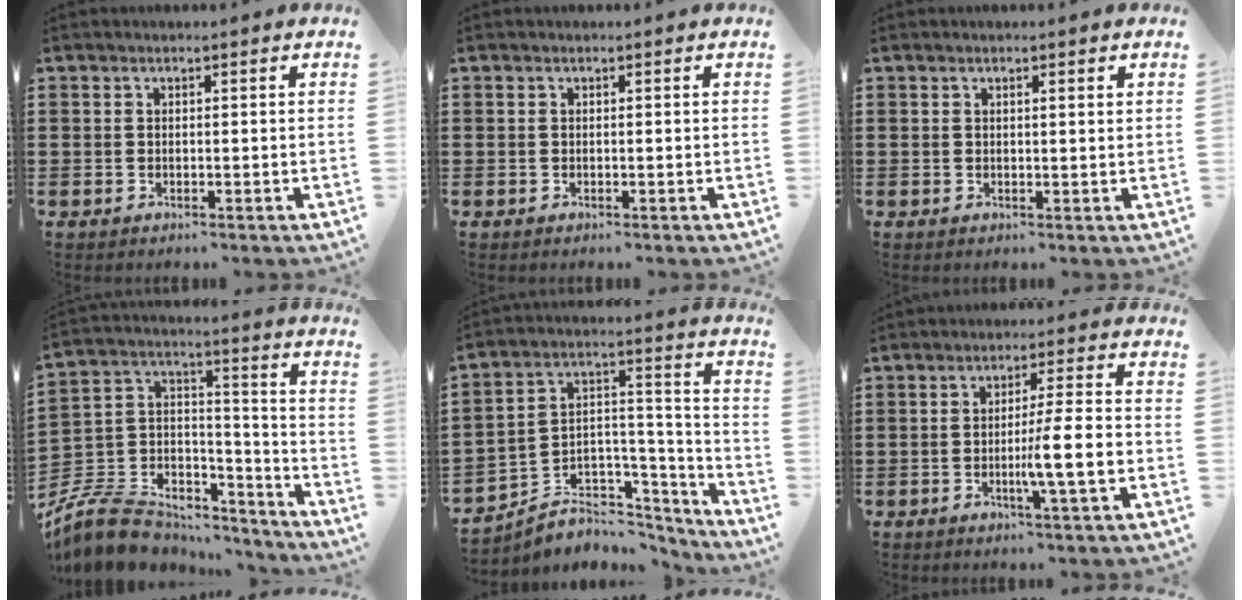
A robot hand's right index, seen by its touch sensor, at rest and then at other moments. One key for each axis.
{"total": 0.0}
{"total": 0.8, "fx": 0.4, "fy": 0.0, "fz": 0.7, "tx": -0.015, "ty": 0.001, "tz": 0.006}
{"total": 8.8, "fx": -6.8, "fy": 5.0, "fz": 2.6, "tx": -0.084, "ty": 0.003, "tz": -0.131}
{"total": 4.2, "fx": -2.9, "fy": 3.1, "fz": -0.1, "tx": -0.010, "ty": -0.010, "tz": -0.056}
{"total": 7.0, "fx": -1.7, "fy": -0.2, "fz": 6.8, "tx": -0.114, "ty": -0.009, "tz": -0.030}